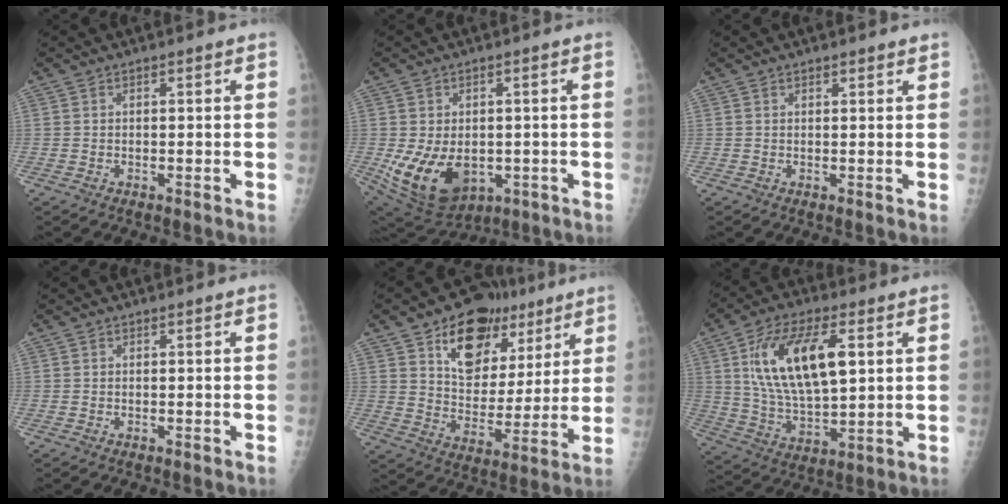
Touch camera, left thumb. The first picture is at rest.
{"total": 13.8, "force": [-2.8, 9.7, 9.4], "torque": [-0.154, -0.007, -0.018]}
{"total": 1.1, "force": [0.8, 0.4, 0.6], "torque": [-0.006, -0.003, 0.010]}
{"total": 0.0}
{"total": 17.2, "force": [9.4, 11.2, 9.0], "torque": [-0.083, -0.035, 0.152]}
{"total": 17.9, "force": [5.2, 8.0, 15.2], "torque": [-0.263, -0.014, 0.100]}